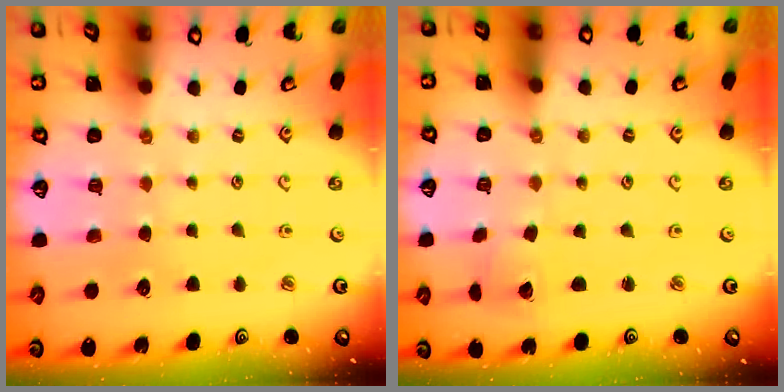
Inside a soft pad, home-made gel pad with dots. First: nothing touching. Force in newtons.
{"total": 2.1, "press": 2.1, "slide": 0.1}